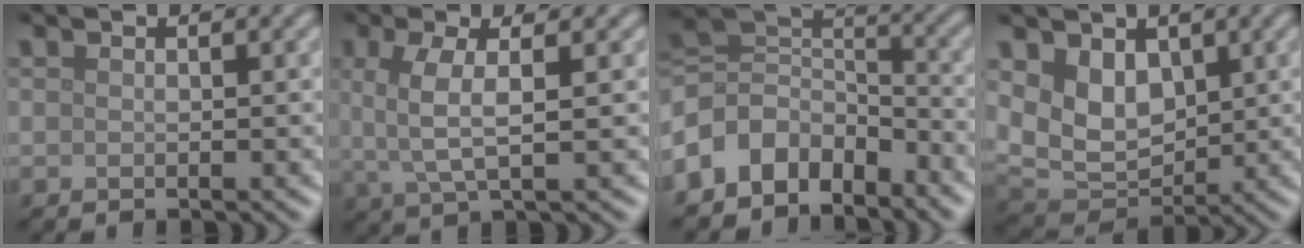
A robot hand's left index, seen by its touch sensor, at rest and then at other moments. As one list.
[{"total": 3.7, "force": [0.7, 1.1, 3.5], "torque": [-0.077, 0.002, 0.014]}, {"total": 6.7, "force": [-4.0, 4.4, 3.2], "torque": [-0.044, 0.007, -0.088]}, {"total": 5.2, "force": [1.6, 3.7, 3.3], "torque": [-0.068, -0.016, 0.035]}]